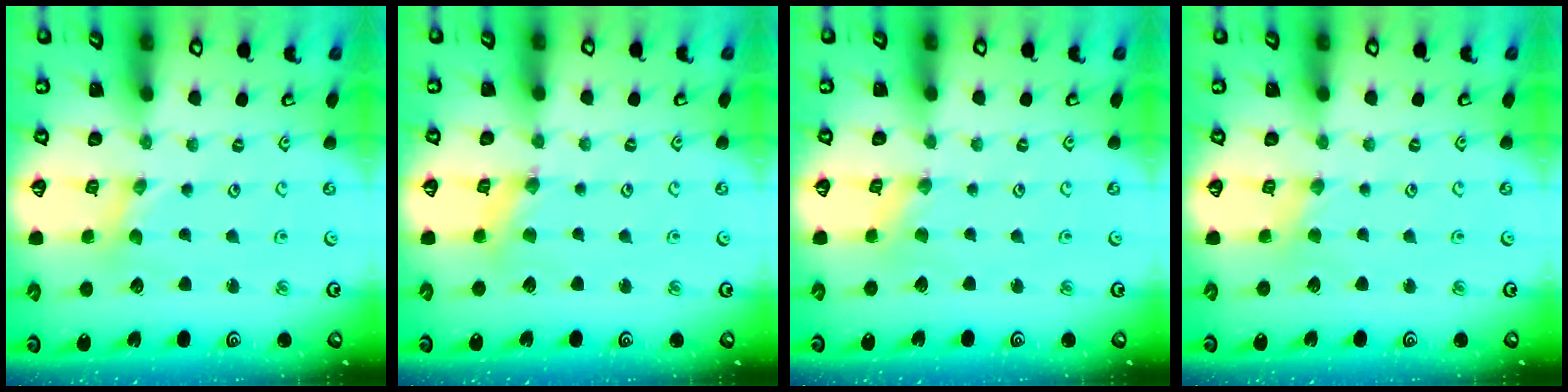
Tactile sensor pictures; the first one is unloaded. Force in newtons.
{"total": 2.0, "press": 2.0, "slide": 0.4}
{"total": 0.8, "press": 0.8, "slide": 0.2}
{"total": 1.8, "press": 1.8, "slide": 0.4}